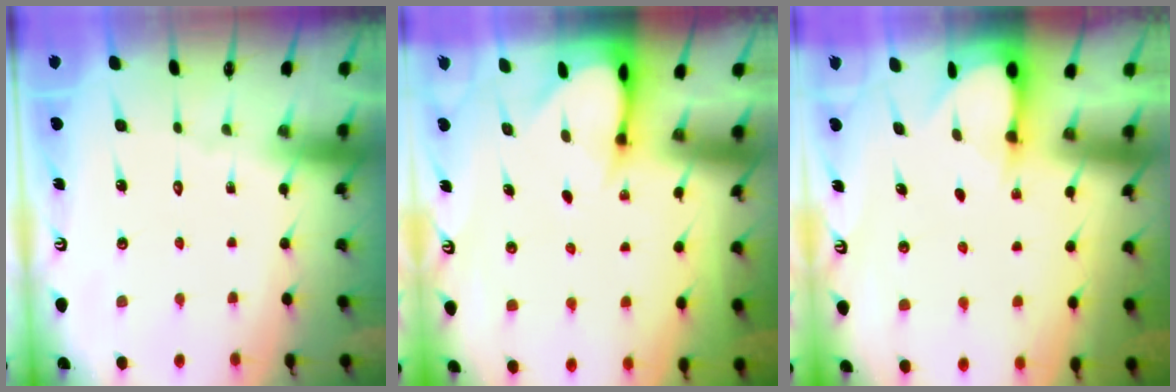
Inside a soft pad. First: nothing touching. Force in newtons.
{"total": 3.6, "press": 3.5, "slide": 0.3}
{"total": 3.1, "press": 3.1, "slide": 0.3}